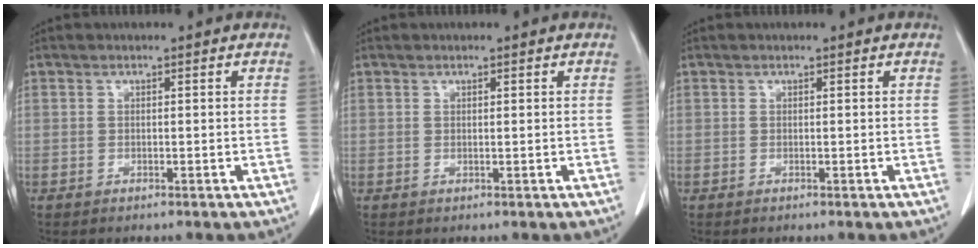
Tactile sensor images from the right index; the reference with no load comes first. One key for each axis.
{"total": 0.0}
{"total": 0.0}